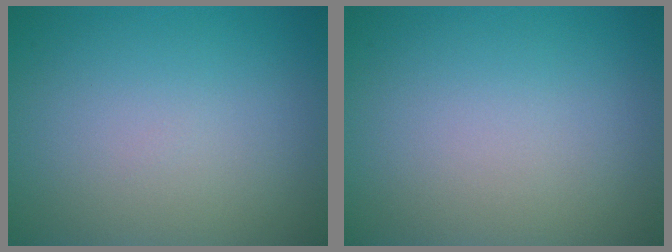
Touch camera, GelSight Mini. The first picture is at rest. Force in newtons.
{"total": 0.0}